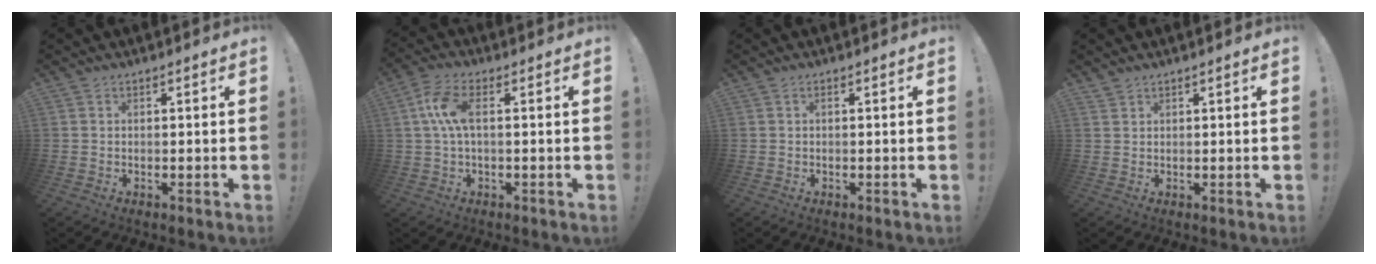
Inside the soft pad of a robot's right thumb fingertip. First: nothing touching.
{"total": 8.3, "force": [1.0, 3.3, 7.6], "torque": [-0.155, 0.000, 0.020]}
{"total": 0.5, "force": [-0.4, -0.1, 0.3], "torque": [-0.010, 0.000, -0.006]}
{"total": 1.0, "force": [1.0, 0.3, 0.2], "torque": [-0.006, -0.004, 0.019]}